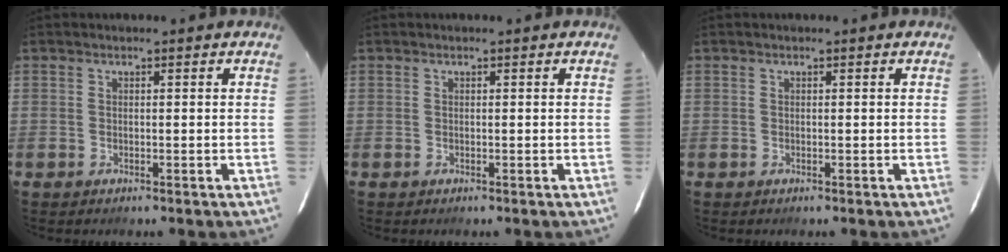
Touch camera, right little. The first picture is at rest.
{"total": 0.0}
{"total": 0.0}